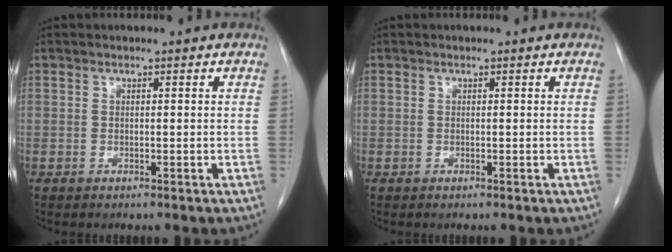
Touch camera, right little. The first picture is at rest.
{"total": 0.0}